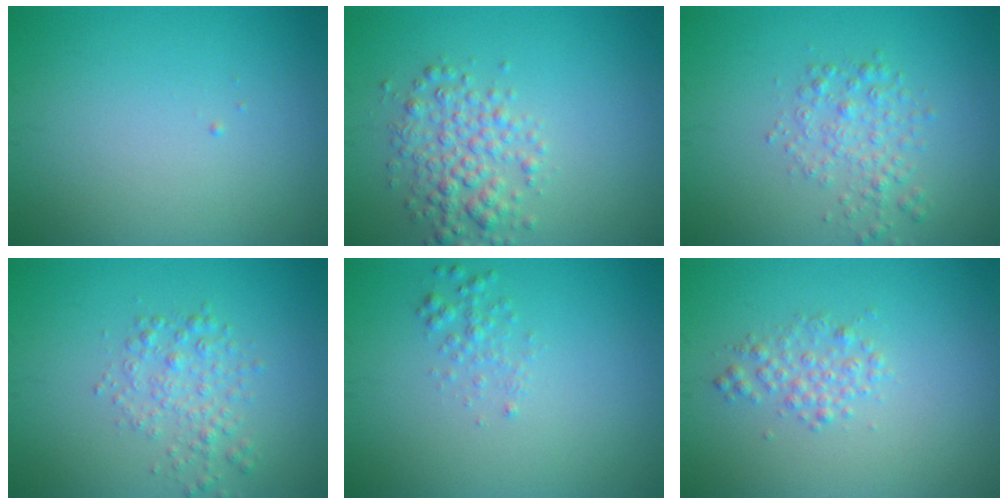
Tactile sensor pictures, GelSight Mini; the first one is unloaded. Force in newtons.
{"total": 3.5, "press": 3.5, "slide": 0.1}
{"total": 2.4, "press": 2.4, "slide": 0.1}
{"total": 2.4, "press": 2.4, "slide": 0.1}
{"total": 1.2, "press": 1.2, "slide": 0.0}
{"total": 1.9, "press": 1.9, "slide": 0.0}